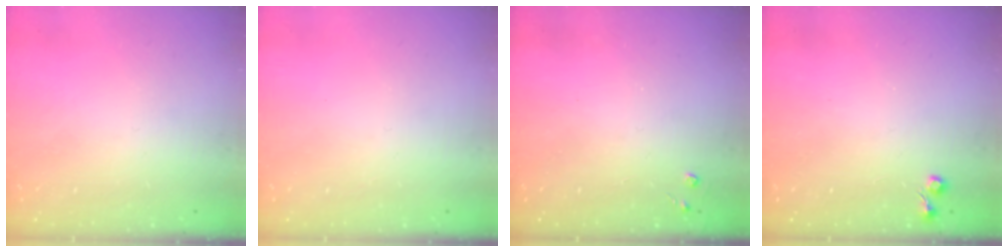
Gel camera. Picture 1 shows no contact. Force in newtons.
{"total": 0.0}
{"total": 2.7, "press": 2.7, "slide": 0.4}
{"total": 4.6, "press": 4.5, "slide": 0.6}